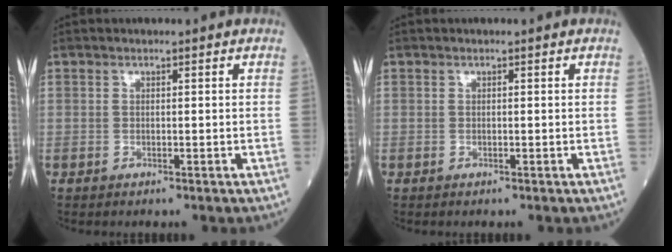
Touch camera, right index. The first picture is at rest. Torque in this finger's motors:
{"motor_torque": [0.05, -0.03, 0.05, 0.02]}